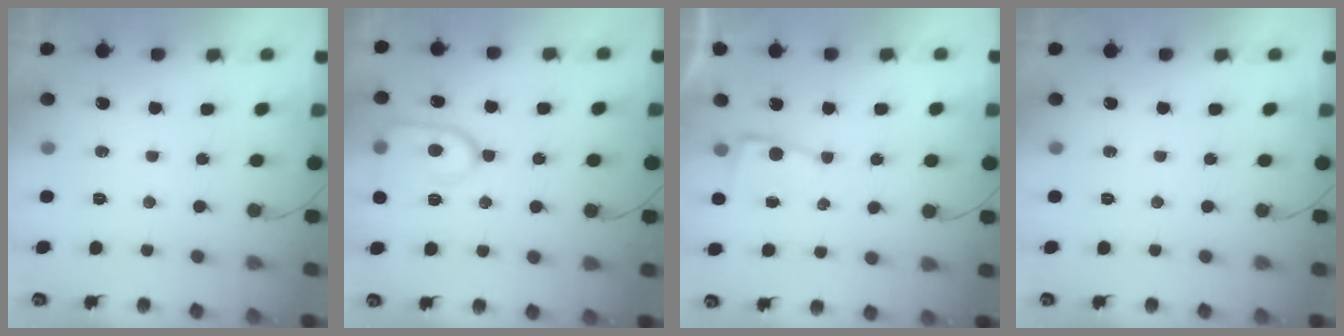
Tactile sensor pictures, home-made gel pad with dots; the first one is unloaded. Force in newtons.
{"total": 13.4, "press": 13.4, "slide": 1.3}
{"total": 2.4, "press": 2.4, "slide": 0.3}
{"total": 0.0}